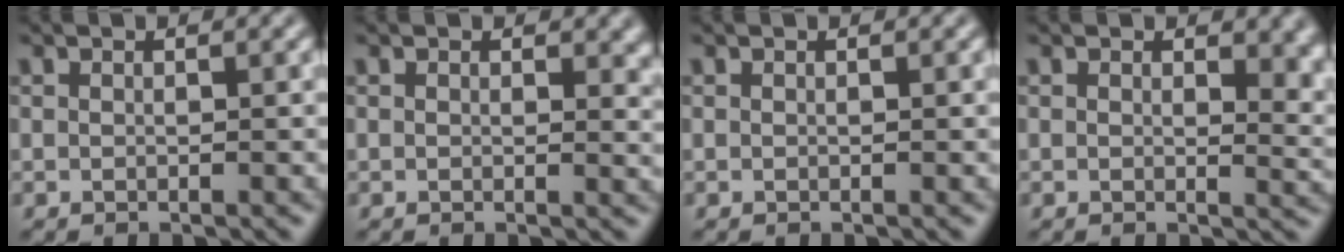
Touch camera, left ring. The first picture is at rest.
{"total": 2.1, "force": [0.6, 1.2, 1.6], "torque": [-0.015, -0.003, 0.005]}
{"total": 0.0}
{"total": 4.0, "force": [1.2, 2.2, 3.1], "torque": [-0.024, -0.009, 0.018]}